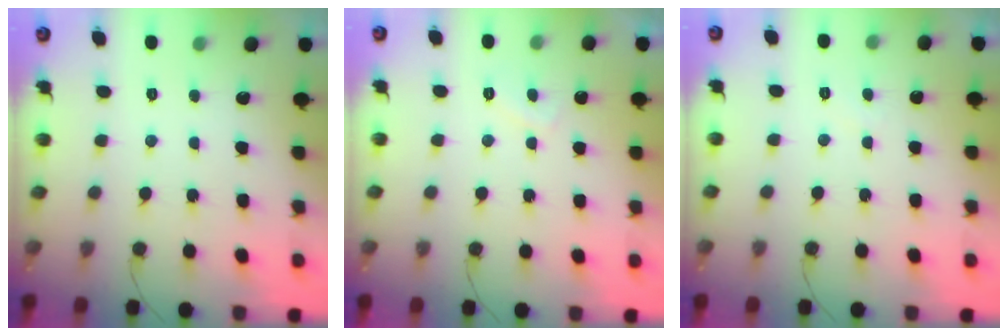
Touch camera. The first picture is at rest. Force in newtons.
{"total": 2.7, "press": 2.5, "slide": 0.9}
{"total": 1.6, "press": 1.6, "slide": 0.4}